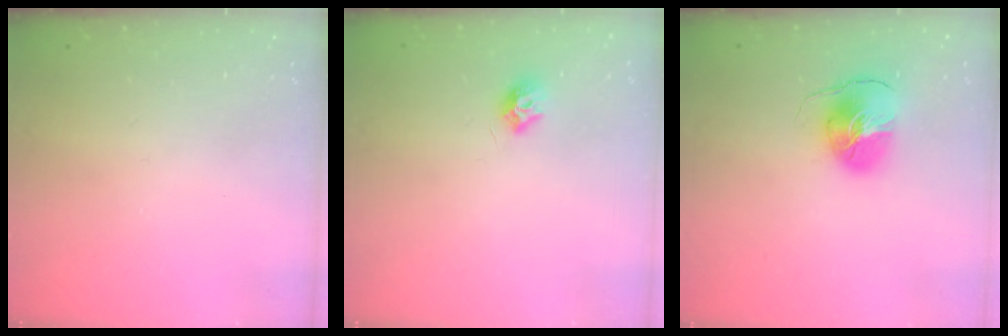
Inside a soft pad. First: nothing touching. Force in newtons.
{"total": 7.4, "press": 7.4, "slide": 0.2}
{"total": 8.2, "press": 8.1, "slide": 1.3}